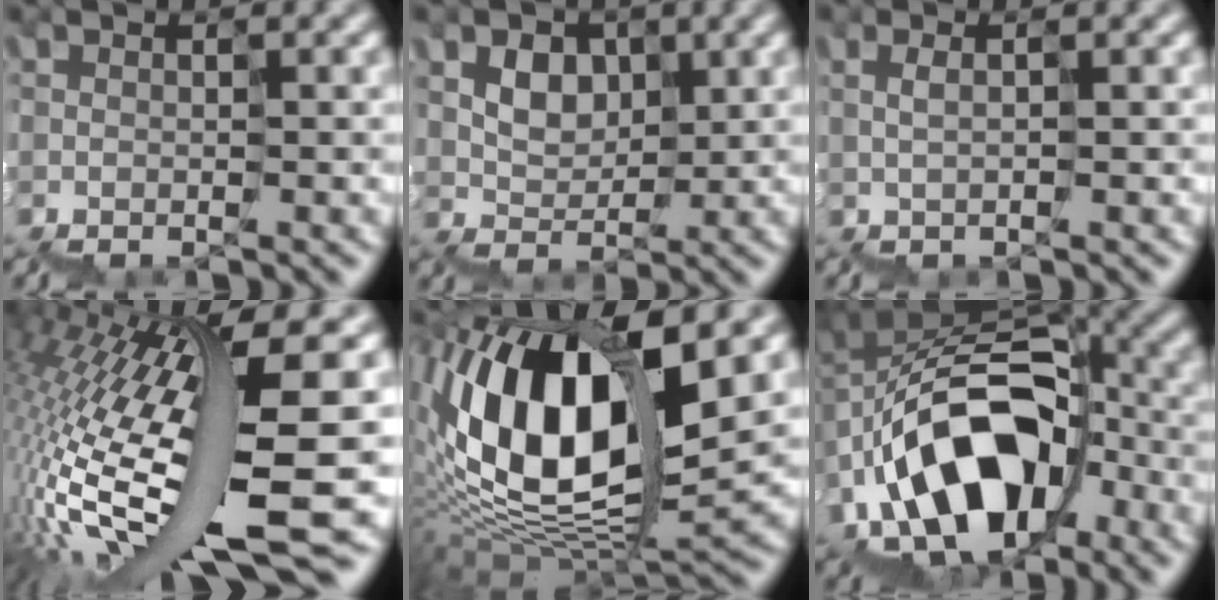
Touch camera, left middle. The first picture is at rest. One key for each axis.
{"total": 2.4, "fx": 1.6, "fy": 1.5, "fz": -1.1, "tx": 0.007, "ty": 0.017, "tz": 0.028}
{"total": 0.7, "fx": 0.4, "fy": -0.3, "fz": -0.5, "tx": 0.002, "ty": 0.012, "tz": 0.006}
{"total": 15.0, "fx": -0.7, "fy": 2.6, "fz": 14.8, "tx": -0.303, "ty": -0.007, "tz": 0.006}
{"total": 13.0, "fx": 2.6, "fy": 6.7, "fz": 10.8, "tx": -0.224, "ty": 0.018, "tz": 0.043}
{"total": 12.2, "fx": -4.9, "fy": 7.8, "fz": 8.0, "tx": -0.130, "ty": 0.016, "tz": -0.092}